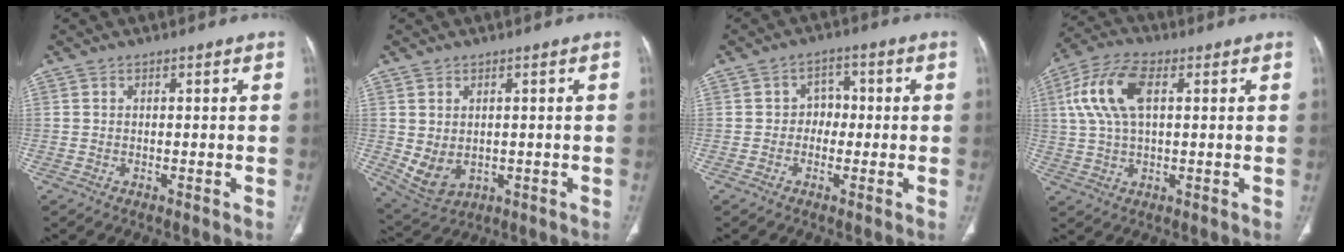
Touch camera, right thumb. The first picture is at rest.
{"total": 6.2, "force": [-0.2, 4.4, 4.4], "torque": [-0.079, -0.006, 0.021]}
{"total": 3.7, "force": [-0.4, 3.2, 1.9], "torque": [0.001, 0.013, -0.017]}
{"total": 11.2, "force": [2.8, 5.6, 9.3], "torque": [-0.205, 0.019, 0.054]}